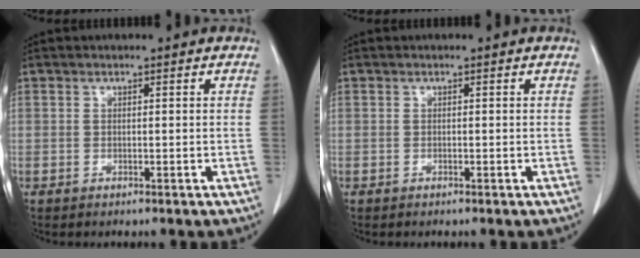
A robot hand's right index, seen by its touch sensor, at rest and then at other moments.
{"total": 0.0}